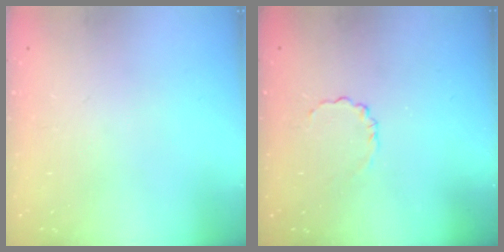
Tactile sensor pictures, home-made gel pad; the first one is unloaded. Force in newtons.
{"total": 3.1, "press": 2.9, "slide": 1.1}